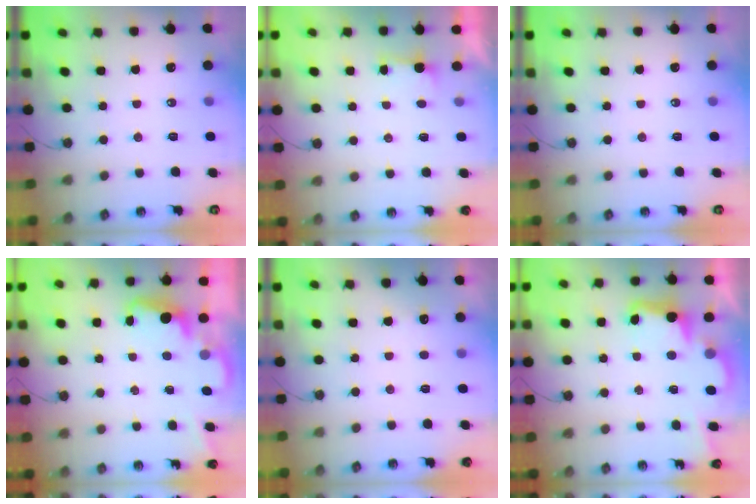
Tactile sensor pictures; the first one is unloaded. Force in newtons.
{"total": 1.3, "press": 1.1, "slide": 0.7}
{"total": 0.0}
{"total": 2.0, "press": 1.9, "slide": 0.6}
{"total": 3.0, "press": 2.8, "slide": 1.0}
{"total": 3.3, "press": 3.2, "slide": 0.6}